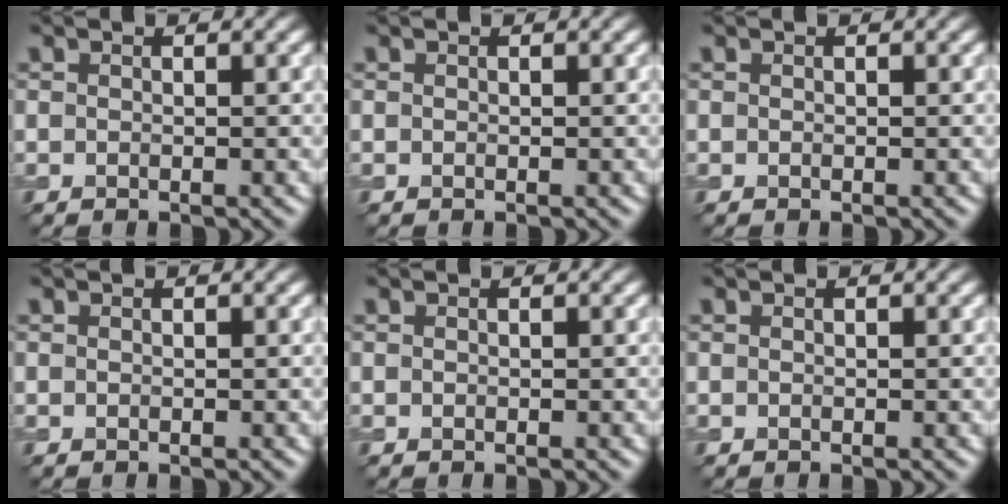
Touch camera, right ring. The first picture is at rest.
{"total": 0.0}
{"total": 0.0}
{"total": 0.0}
{"total": 0.0}
{"total": 0.0}